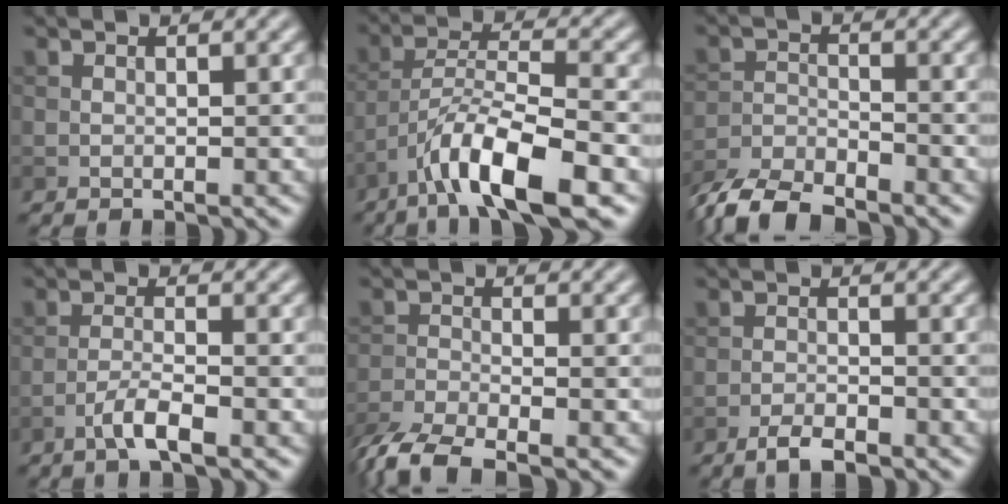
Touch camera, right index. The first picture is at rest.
{"total": 8.9, "force": [-5.4, 2.0, 6.7], "torque": [-0.113, 0.007, -0.100]}
{"total": 6.1, "force": [-5.3, 1.6, 2.6], "torque": [-0.046, -0.011, -0.108]}
{"total": 2.7, "force": [-1.6, 0.4, 2.1], "torque": [-0.042, 0.007, -0.036]}
{"total": 5.6, "force": [-4.4, 1.6, 3.2], "torque": [-0.067, -0.015, -0.093]}
{"total": 2.4, "force": [-1.8, 0.7, 1.5], "torque": [-0.027, 0.001, -0.036]}